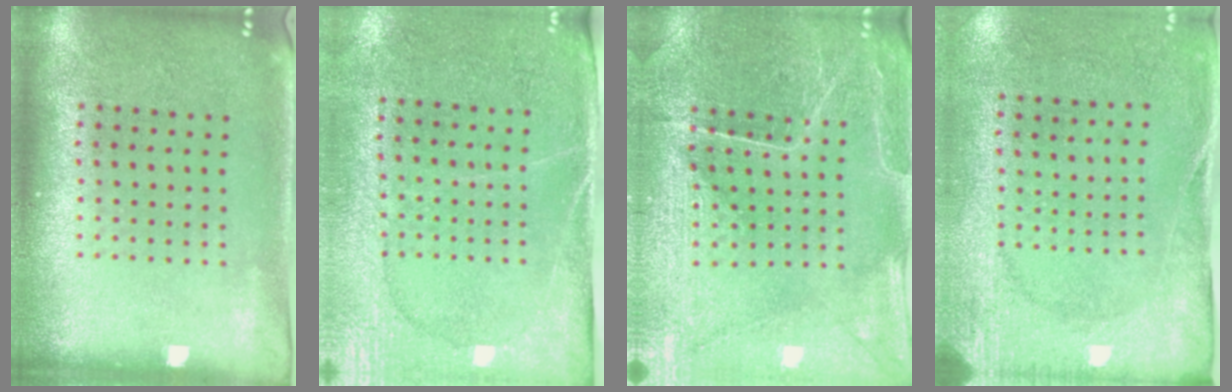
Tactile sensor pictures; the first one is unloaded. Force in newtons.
{"total": 2.9, "press": 2.5, "slide": 1.4}
{"total": 1.3, "press": 1.3, "slide": 0.3}
{"total": 2.7, "press": 2.1, "slide": 1.7}